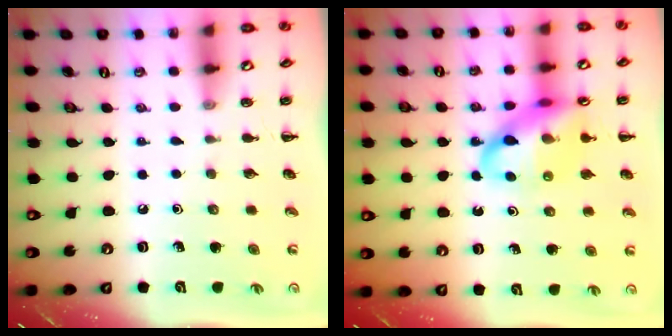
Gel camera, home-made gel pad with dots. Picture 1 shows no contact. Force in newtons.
{"total": 15.6, "press": 15.3, "slide": 3.2}